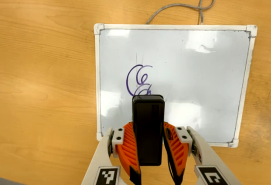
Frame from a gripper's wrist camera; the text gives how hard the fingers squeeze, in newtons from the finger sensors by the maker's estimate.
{"total": 7.2, "left": 5.6, "right": 8.8}